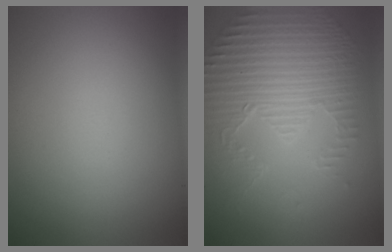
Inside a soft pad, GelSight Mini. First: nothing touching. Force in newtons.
{"total": 5.2, "press": 3.6, "slide": 3.7}